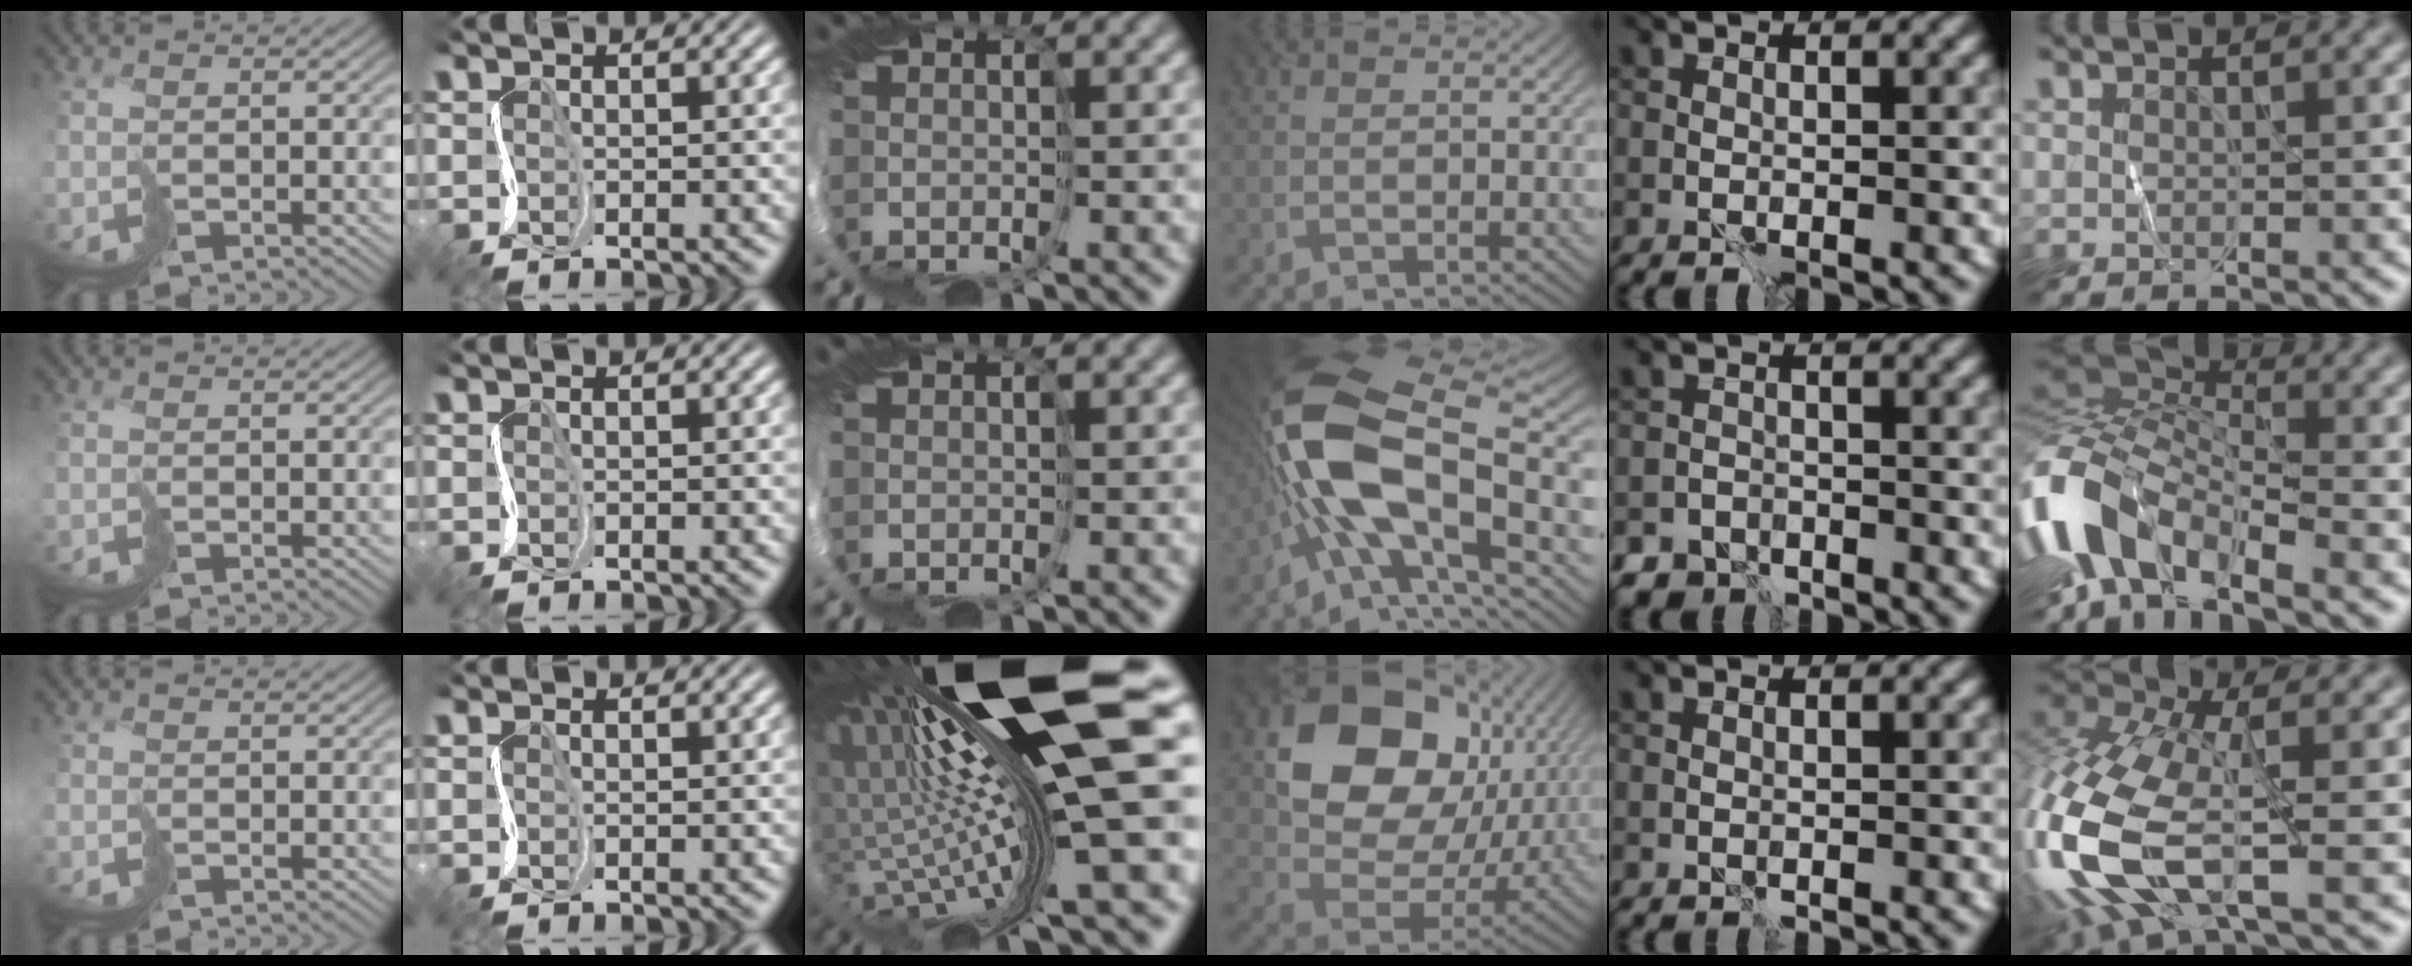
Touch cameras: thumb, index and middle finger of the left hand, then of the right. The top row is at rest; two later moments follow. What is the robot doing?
{"motion": "cut", "object": "tissue"}